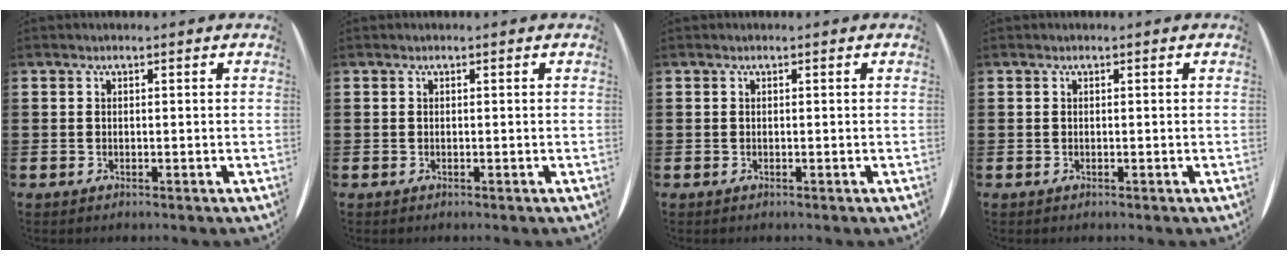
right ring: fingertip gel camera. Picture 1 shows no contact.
{"total": 0.0}
{"total": 0.0}
{"total": 0.0}